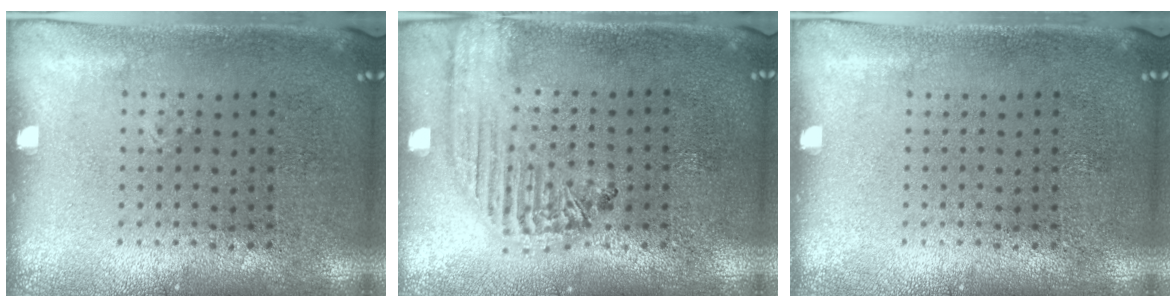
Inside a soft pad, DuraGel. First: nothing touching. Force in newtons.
{"total": 1.8, "press": 1.7, "slide": 0.7}
{"total": 0.0}